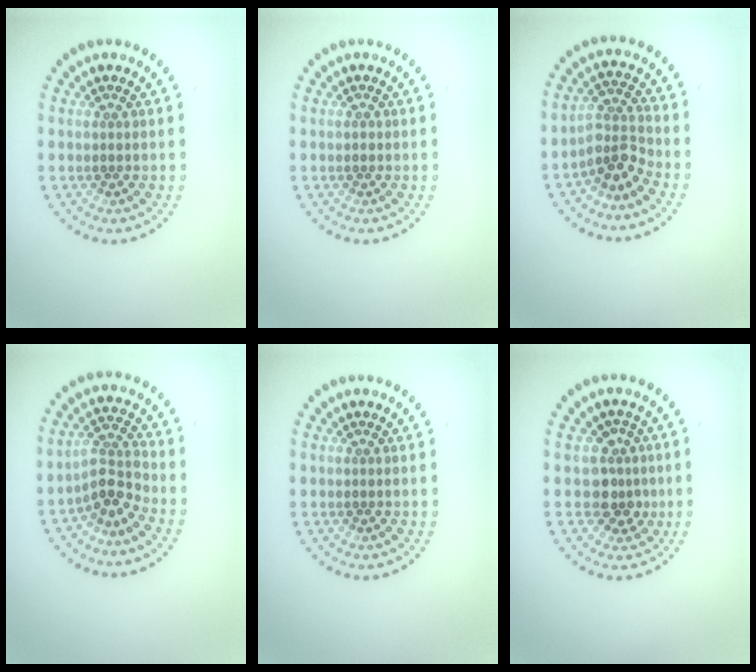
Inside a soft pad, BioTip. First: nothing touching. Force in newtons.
{"total": 0.6, "press": 0.6, "slide": 0.1}
{"total": 3.2, "press": 2.3, "slide": 2.2}
{"total": 2.9, "press": 2.4, "slide": 1.7}
{"total": 0.0}
{"total": 2.7, "press": 2.3, "slide": 1.3}